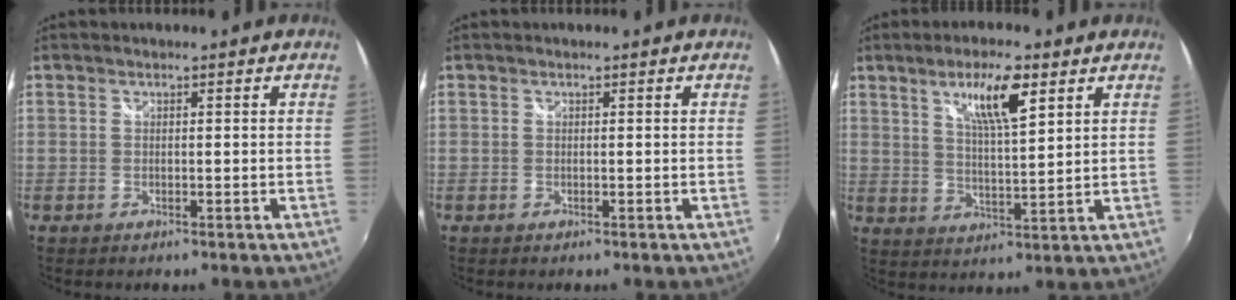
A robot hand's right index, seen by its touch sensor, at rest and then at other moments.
{"total": 0.0}
{"total": 8.8, "force": [4.8, 1.9, 7.2], "torque": [-0.121, 0.004, 0.084]}